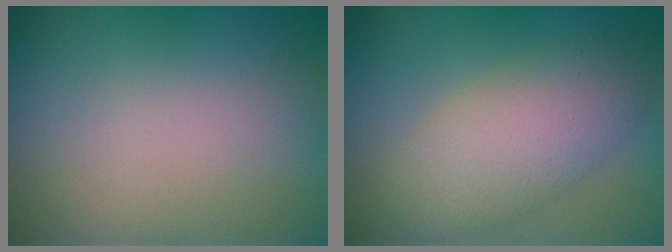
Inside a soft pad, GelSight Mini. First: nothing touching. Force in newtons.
{"total": 5.5, "press": 5.5, "slide": 0.1}